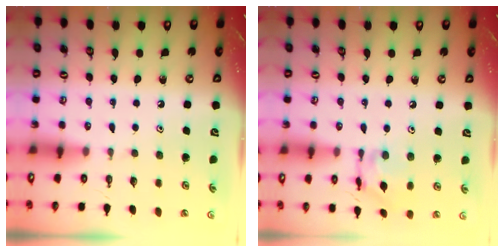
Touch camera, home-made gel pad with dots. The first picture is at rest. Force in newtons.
{"total": 11.6, "press": 11.6, "slide": 0.9}